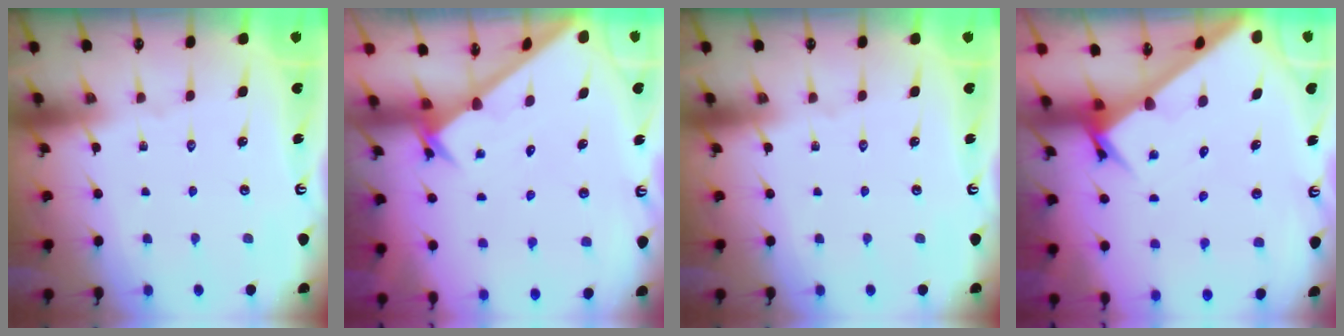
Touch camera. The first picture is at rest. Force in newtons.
{"total": 2.4, "press": 2.4, "slide": 0.2}
{"total": 0.0}
{"total": 3.6, "press": 3.5, "slide": 0.3}